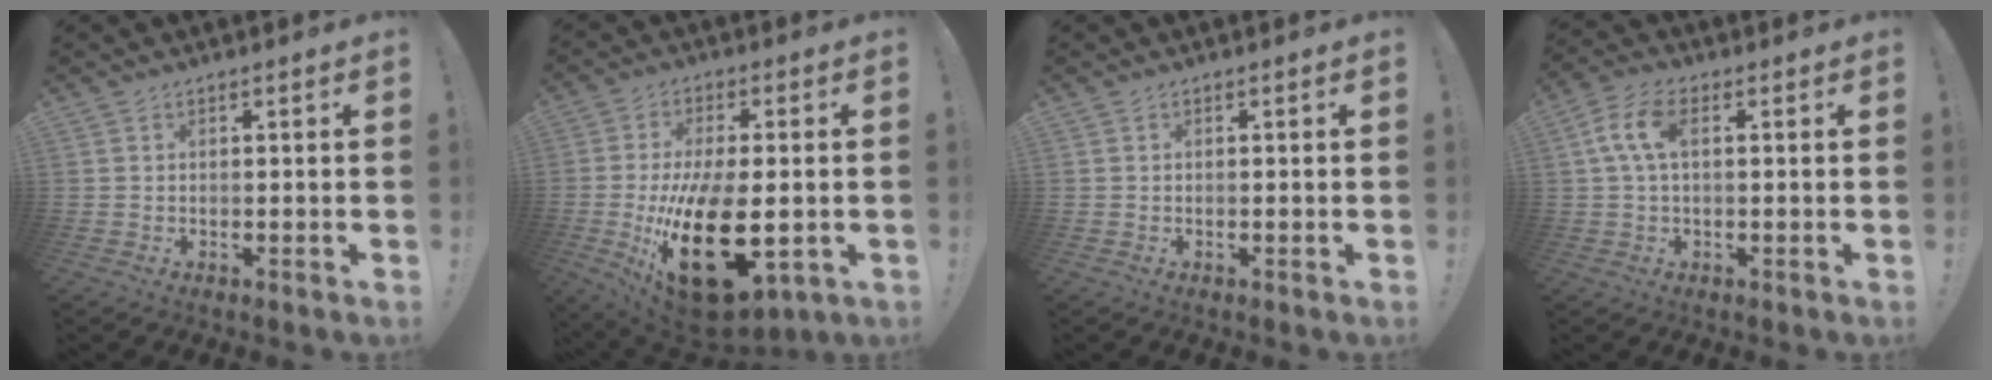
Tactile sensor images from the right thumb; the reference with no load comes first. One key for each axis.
{"total": 25.2, "fx": -4.3, "fy": 11.9, "fz": 21.8, "tx": -0.389, "ty": -0.005, "tz": -0.051}
{"total": 0.0}
{"total": 8.2, "fx": 1.5, "fy": 4.3, "fz": 6.8, "tx": -0.135, "ty": 0.008, "tz": 0.031}